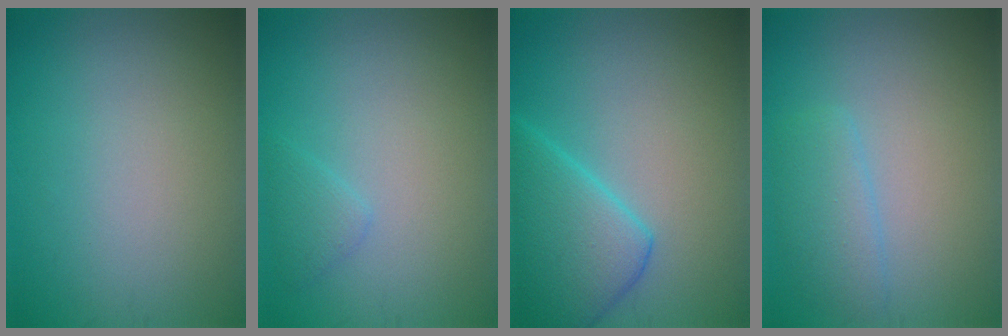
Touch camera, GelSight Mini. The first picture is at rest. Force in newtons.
{"total": 1.3, "press": 1.3, "slide": 0.1}
{"total": 6.1, "press": 6.0, "slide": 0.5}
{"total": 2.4, "press": 2.3, "slide": 0.1}